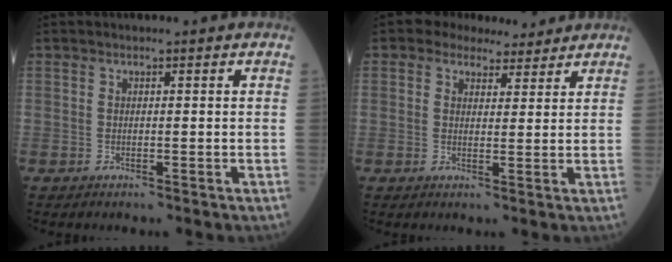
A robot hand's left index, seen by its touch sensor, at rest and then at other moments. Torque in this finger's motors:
{"motor_torque": [1.07, -1.07, 0.17, 0.07]}